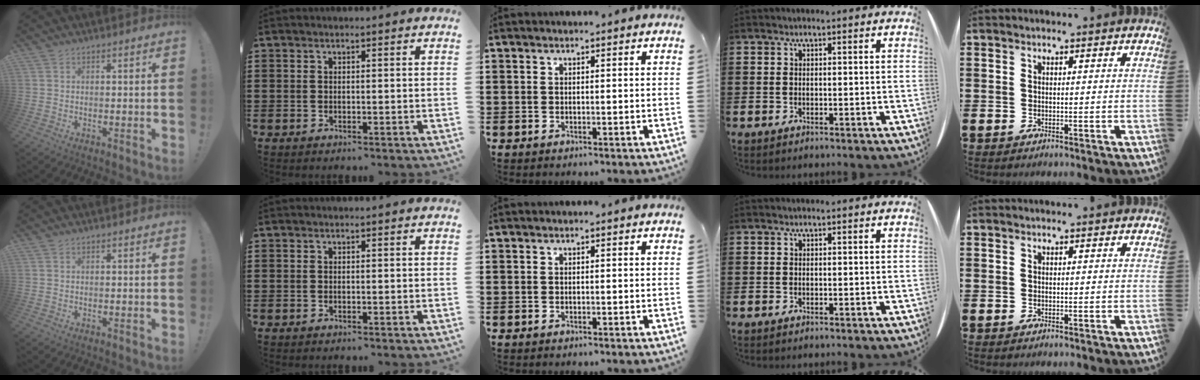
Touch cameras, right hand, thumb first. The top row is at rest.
{}